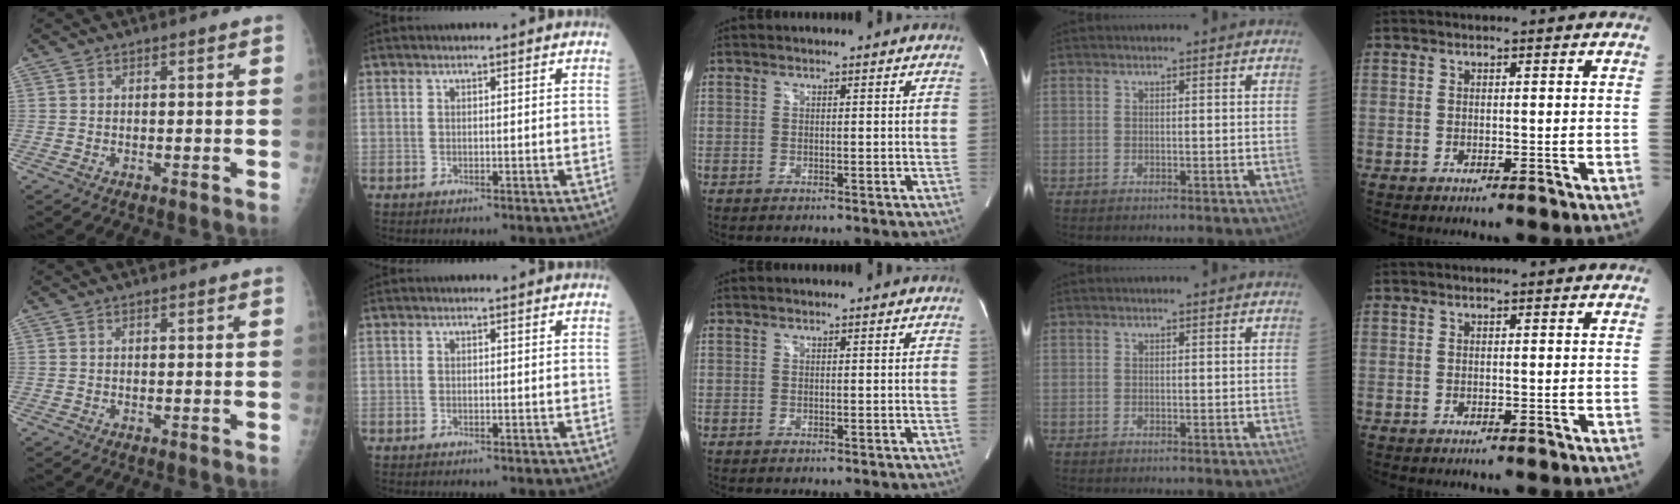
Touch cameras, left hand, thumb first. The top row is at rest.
{}